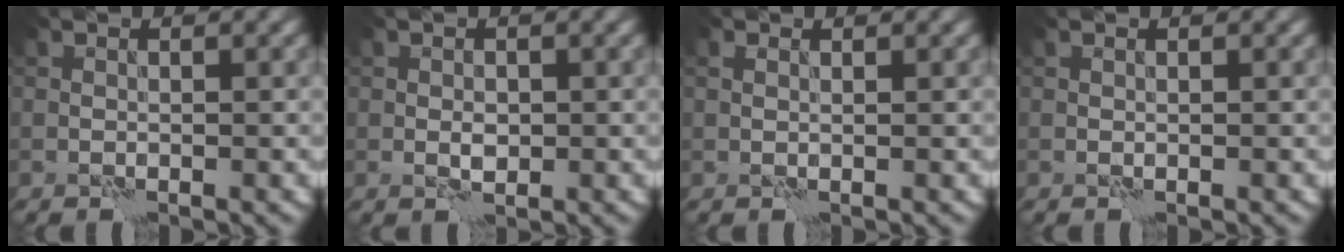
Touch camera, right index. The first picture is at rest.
{"total": 1.0, "force": [-0.1, 0.6, 0.8], "torque": [-0.015, 0.003, -0.002]}
{"total": 0.8, "force": [0.4, 0.5, 0.5], "torque": [-0.012, 0.002, 0.006]}
{"total": 0.0}